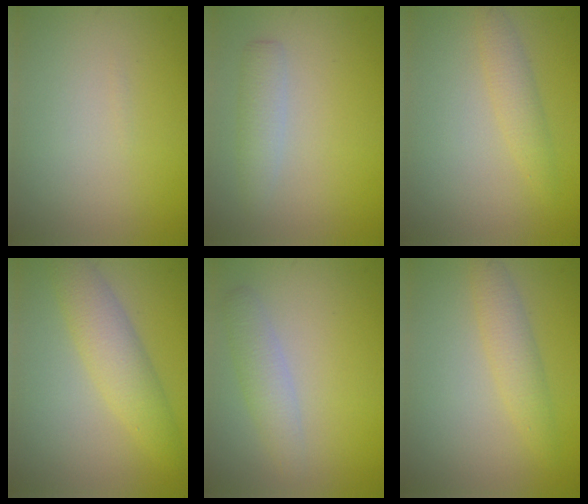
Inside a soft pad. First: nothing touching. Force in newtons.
{"total": 2.0, "press": 2.0, "slide": 0.2}
{"total": 2.0, "press": 2.0, "slide": 0.1}
{"total": 4.1, "press": 4.1, "slide": 0.1}
{"total": 2.4, "press": 2.3, "slide": 0.1}
{"total": 2.5, "press": 2.5, "slide": 0.1}